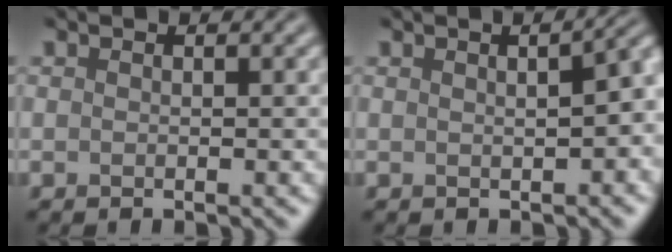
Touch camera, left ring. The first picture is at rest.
{"total": 4.7, "force": [0.5, 1.8, 4.3], "torque": [-0.039, 0.010, 0.014]}